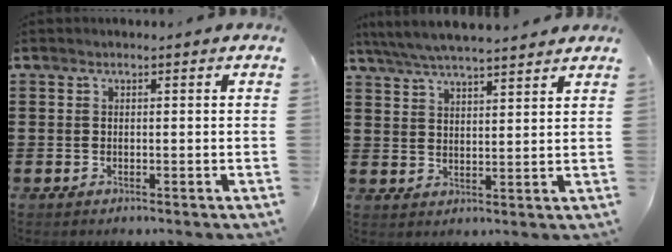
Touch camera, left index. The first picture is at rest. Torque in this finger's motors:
{"motor_torque": [1.12, -1.02, 0.71, 0.19]}